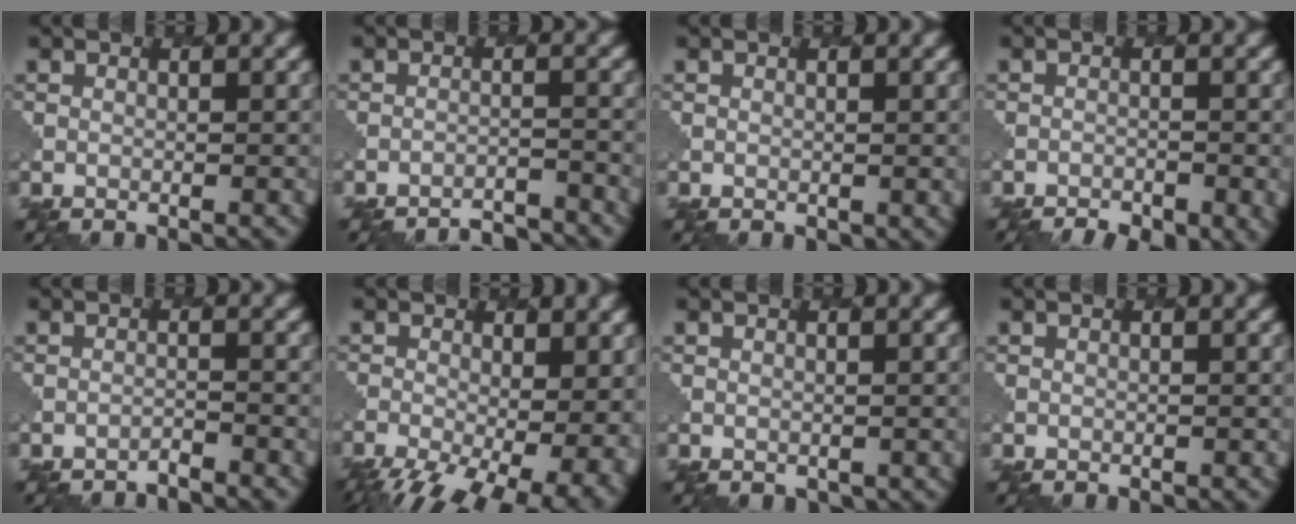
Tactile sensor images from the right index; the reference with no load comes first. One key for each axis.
{"total": 4.1, "fx": -4.0, "fy": 0.4, "fz": 0.6, "tx": -0.006, "ty": 0.002, "tz": -0.058}
{"total": 1.0, "fx": 0.2, "fy": 0.7, "fz": 0.7, "tx": -0.009, "ty": -0.003, "tz": 0.005}
{"total": 5.7, "fx": -4.6, "fy": 2.3, "fz": 2.4, "tx": -0.022, "ty": -0.002, "tz": -0.049}
{"total": 1.2, "fx": -1.2, "fy": 0.0, "fz": 0.0, "tx": 0.010, "ty": 0.000, "tz": -0.028}
{"total": 12.3, "fx": -5.4, "fy": 6.0, "fz": 9.2, "tx": -0.146, "ty": -0.043, "tz": -0.060}
{"total": 0.9, "fx": 0.1, "fy": 0.8, "fz": 0.3, "tx": -0.007, "ty": -0.006, "tz": 0.004}
{"total": 0.0}